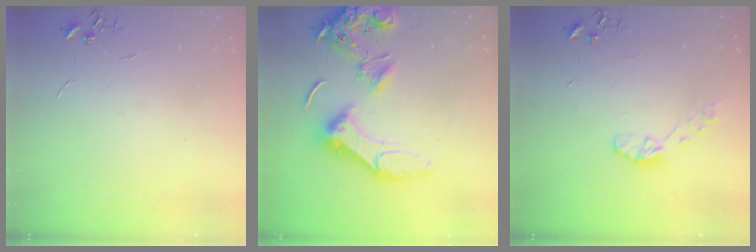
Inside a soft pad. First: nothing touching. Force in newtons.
{"total": 20.0, "press": 19.8, "slide": 2.9}
{"total": 5.8, "press": 5.8, "slide": 0.1}